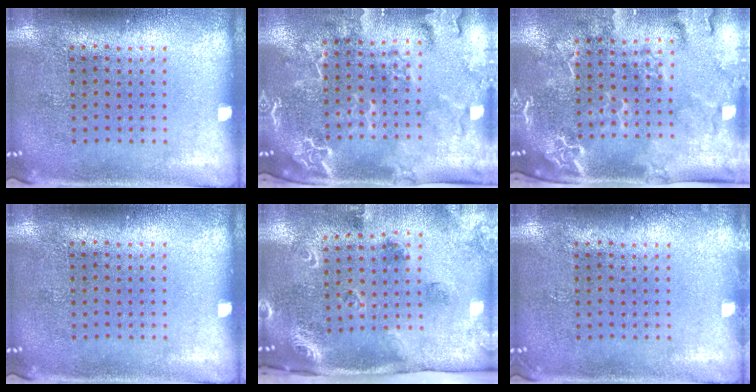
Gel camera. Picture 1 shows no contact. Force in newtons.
{"total": 2.8, "press": 2.5, "slide": 1.4}
{"total": 2.9, "press": 2.4, "slide": 1.6}
{"total": 0.0}
{"total": 1.9, "press": 1.8, "slide": 0.6}
{"total": 0.6, "press": 0.6, "slide": 0.1}